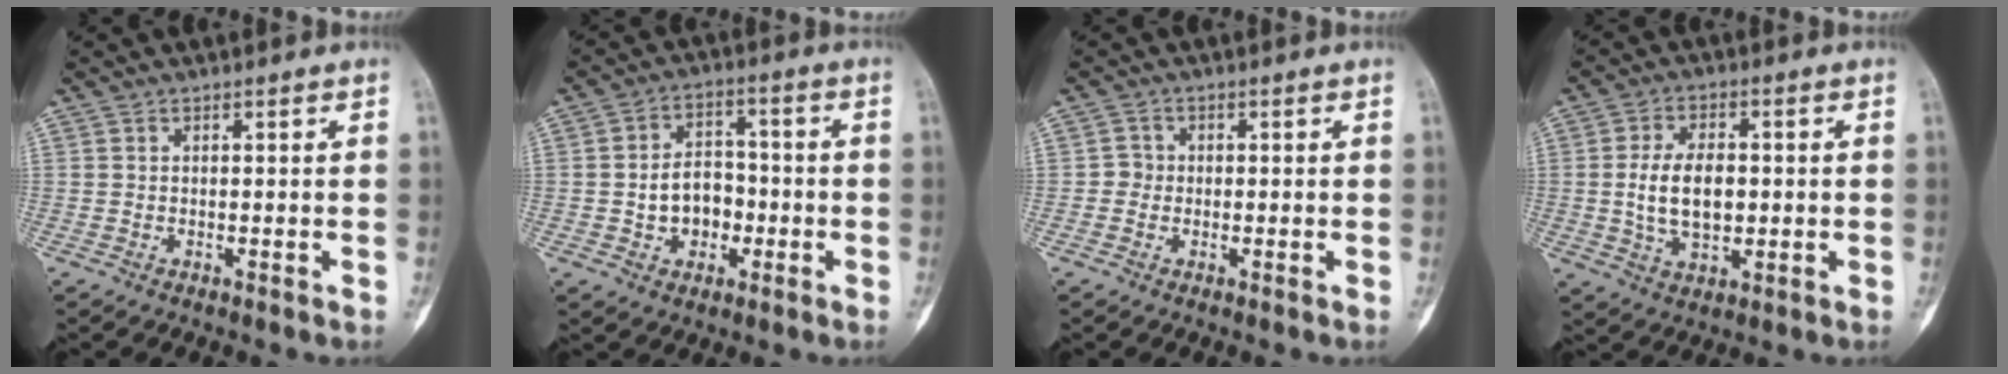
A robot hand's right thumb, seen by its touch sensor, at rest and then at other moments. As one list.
[{"total": 8.1, "force": [-1.6, 6.2, 4.9], "torque": [-0.042, 0.026, -0.029]}, {"total": 1.9, "force": [-0.4, 1.8, 0.4], "torque": [0.005, 0.009, -0.012]}, {"total": 9.5, "force": [-0.1, 5.6, 7.7], "torque": [-0.128, 0.001, 0.003]}]